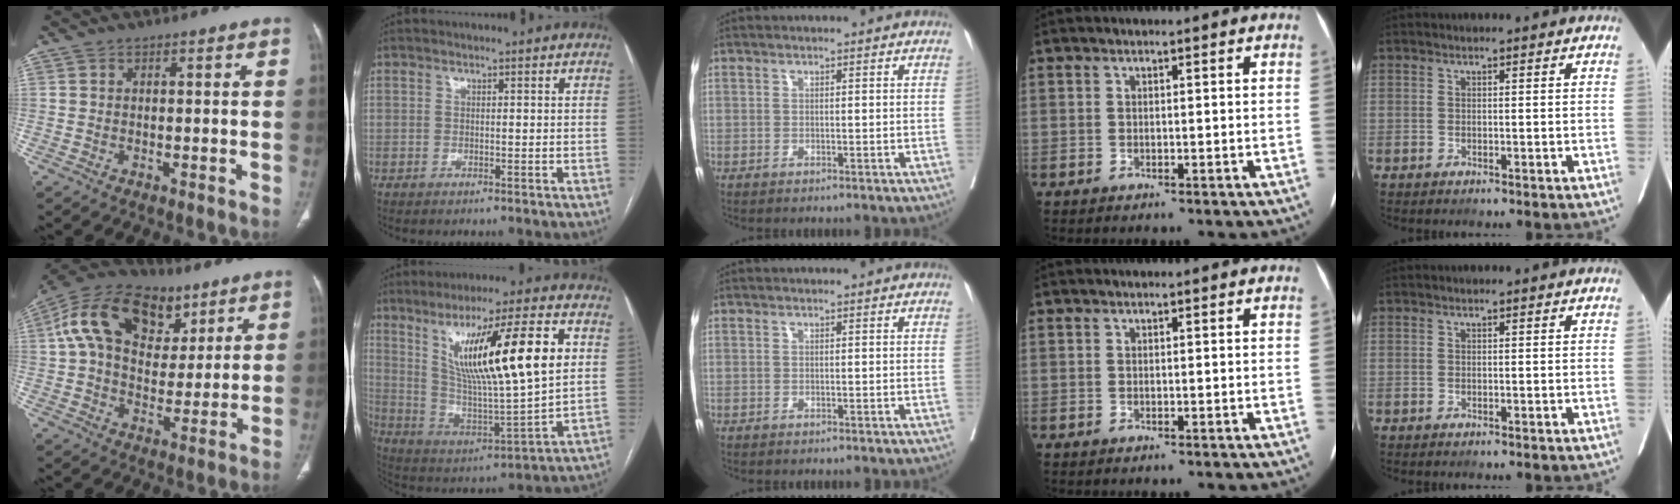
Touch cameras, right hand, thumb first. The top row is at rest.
{"thumb": {"total": 20.7, "force": [8.4, 13.8, 12.9], "torque": [-0.206, 0.010, 0.137]}, "index": {"total": 20.3, "force": [6.4, 1.6, 19.2], "torque": [-0.326, 0.001, 0.107]}}